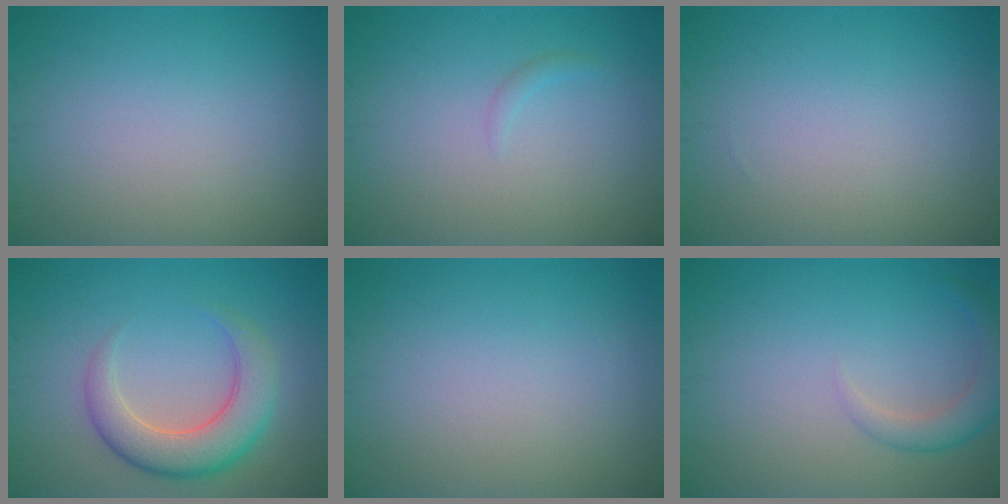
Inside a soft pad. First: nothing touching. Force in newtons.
{"total": 0.6, "press": 0.6, "slide": 0.1}
{"total": 0.0}
{"total": 5.5, "press": 5.5, "slide": 0.4}
{"total": 0.0}
{"total": 2.6, "press": 2.5, "slide": 0.2}